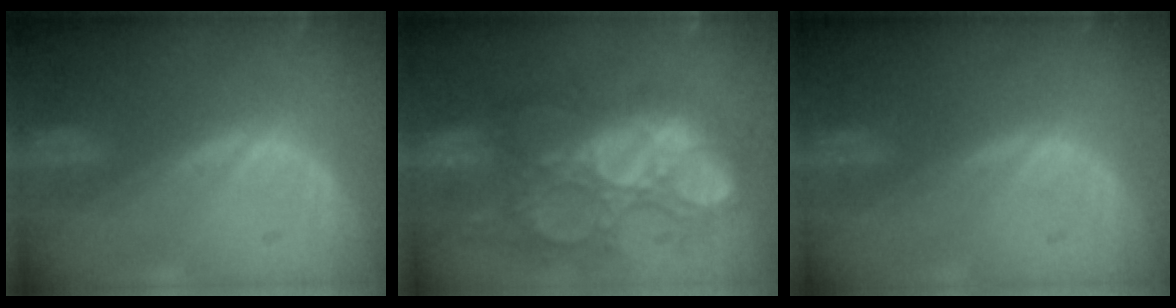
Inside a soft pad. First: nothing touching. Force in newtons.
{"total": 11.8, "press": 11.2, "slide": 3.7}
{"total": 0.0}